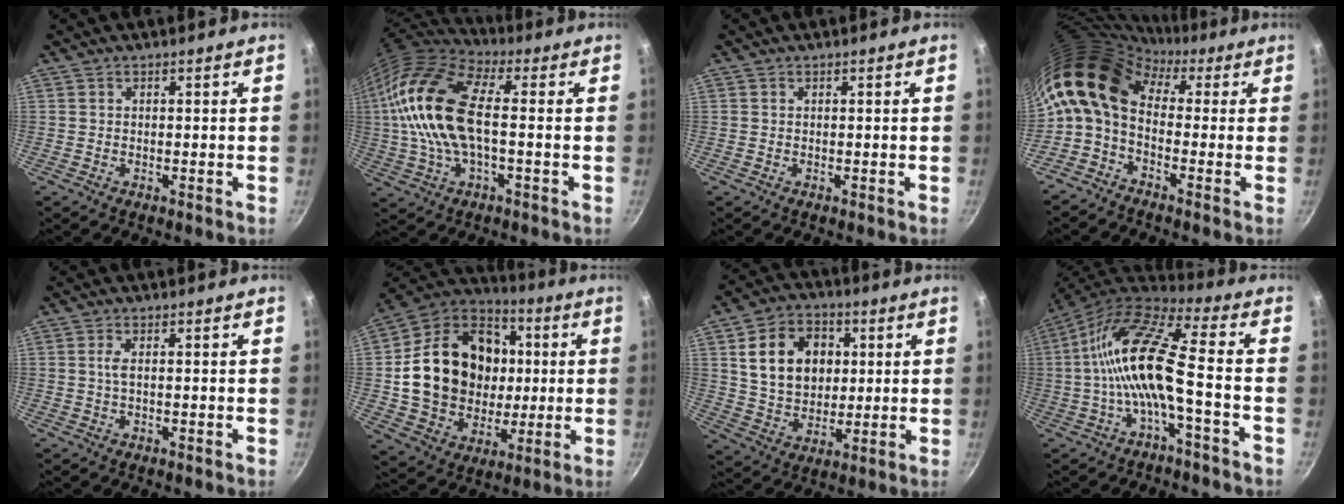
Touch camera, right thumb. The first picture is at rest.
{"total": 19.2, "force": [0.9, 9.0, 16.9], "torque": [-0.335, 0.024, 0.004]}
{"total": 0.0}
{"total": 14.2, "force": [2.0, 9.2, 10.6], "torque": [-0.202, 0.027, 0.009]}
{"total": 1.4, "force": [0.2, 0.3, 1.3], "torque": [-0.029, 0.001, 0.005]}
{"total": 24.9, "force": [1.8, 20.1, 14.5], "torque": [-0.229, 0.027, 0.039]}
{"total": 15.1, "force": [3.5, 11.6, 9.0], "torque": [-0.126, 0.002, 0.062]}
{"total": 14.8, "force": [-2.5, 3.8, 14.0], "torque": [-0.283, 0.041, -0.056]}